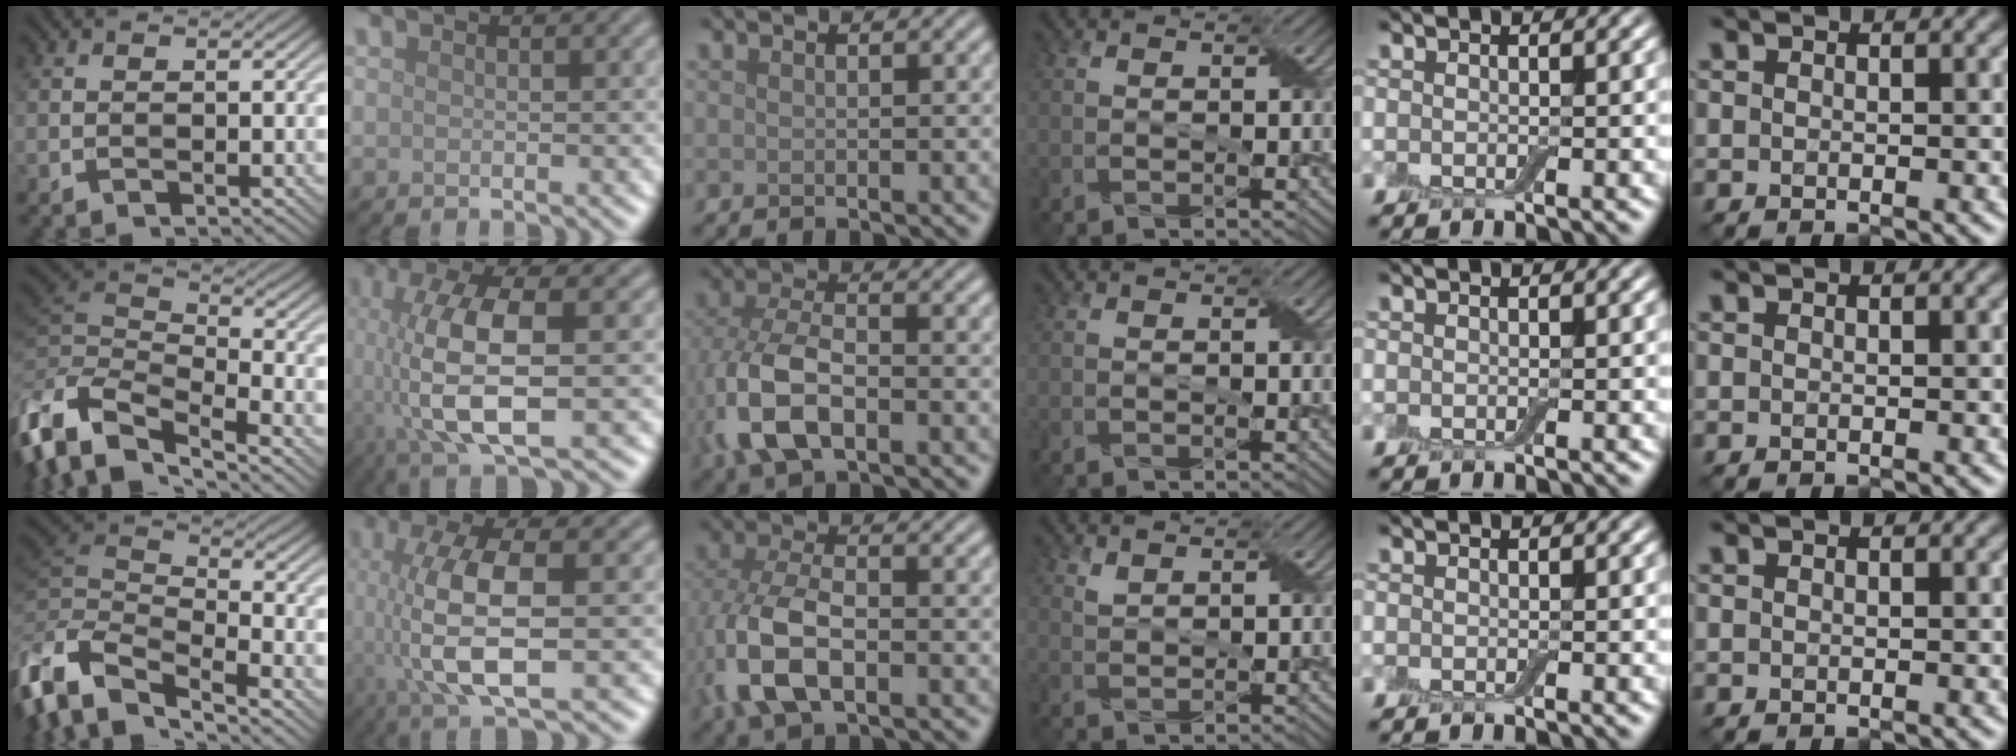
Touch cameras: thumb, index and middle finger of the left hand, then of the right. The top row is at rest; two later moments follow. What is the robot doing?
{"motion": "wrap", "object": "adhesive wrap"}